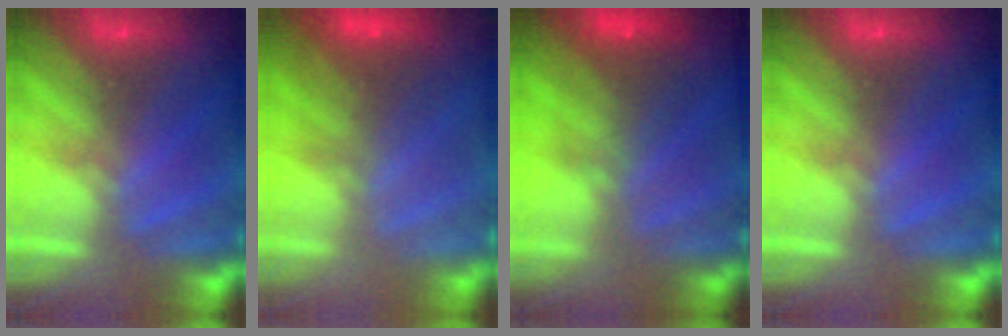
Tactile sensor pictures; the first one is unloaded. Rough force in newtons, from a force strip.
{"total": 2.7}
{"total": 5.5}
{"total": 0.0}